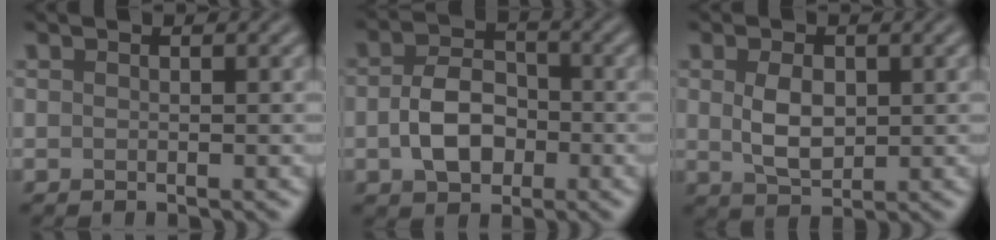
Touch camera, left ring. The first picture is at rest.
{"total": 4.9, "force": [-0.9, 3.4, 3.4], "torque": [-0.062, 0.000, -0.020]}
{"total": 3.6, "force": [0.4, 2.3, 2.8], "torque": [-0.063, -0.003, 0.011]}